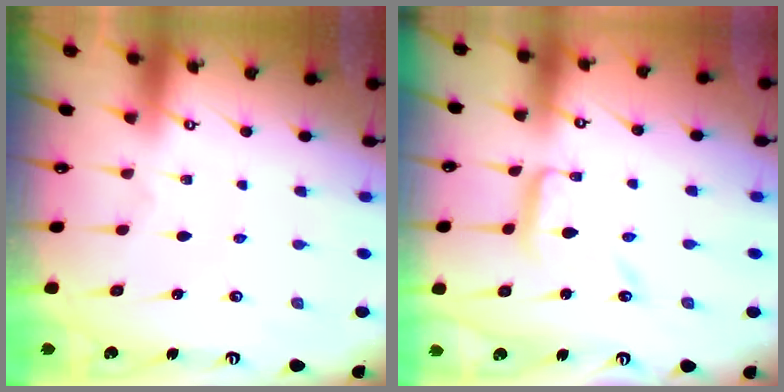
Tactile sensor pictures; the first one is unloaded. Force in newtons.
{"total": 8.8, "press": 8.7, "slide": 0.7}